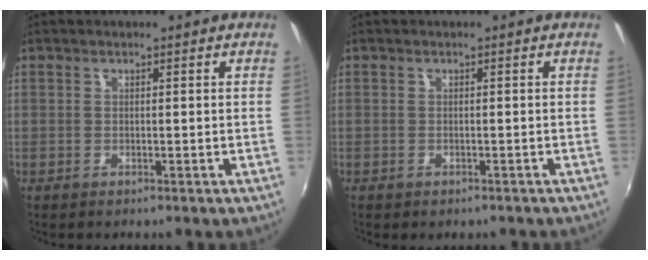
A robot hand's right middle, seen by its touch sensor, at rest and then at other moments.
{"total": 1.3, "force": [-1.0, 0.7, 0.4], "torque": [-0.011, -0.005, -0.012]}